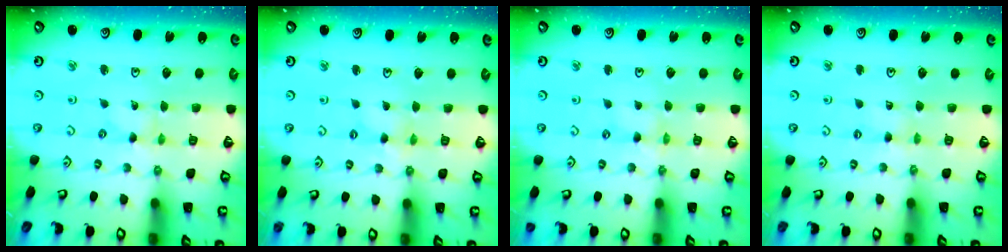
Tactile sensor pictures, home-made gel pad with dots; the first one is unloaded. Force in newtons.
{"total": 1.3, "press": 1.3, "slide": 0.2}
{"total": 0.0}
{"total": 1.1, "press": 1.1, "slide": 0.2}